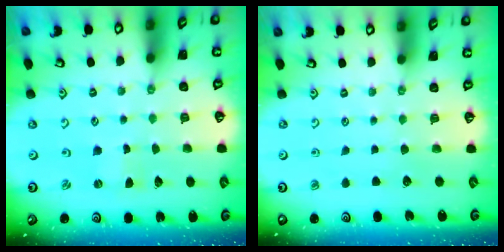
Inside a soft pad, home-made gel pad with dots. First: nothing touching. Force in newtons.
{"total": 0.0}